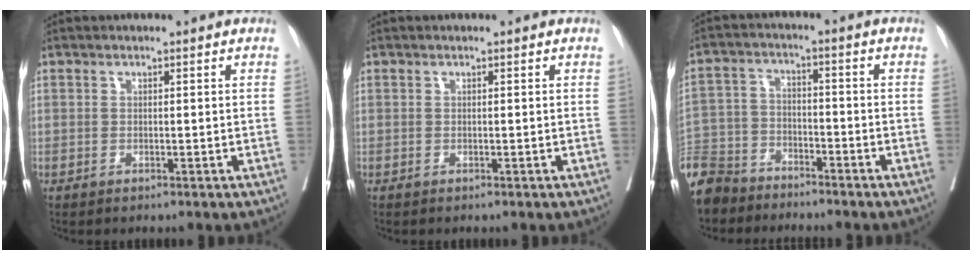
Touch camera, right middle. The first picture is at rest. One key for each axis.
{"total": 0.0}
{"total": 12.5, "fx": -10.7, "fy": 5.9, "fz": 2.9, "tx": -0.084, "ty": 0.001, "tz": -0.205}